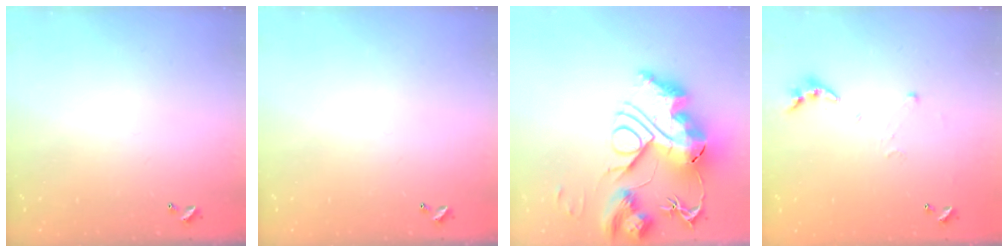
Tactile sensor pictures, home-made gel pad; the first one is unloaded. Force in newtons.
{"total": 0.0}
{"total": 0.7, "press": 0.7, "slide": 0.0}
{"total": 4.9, "press": 4.8, "slide": 0.5}